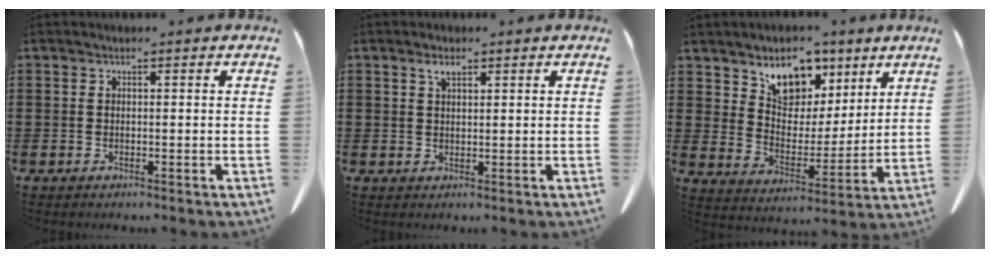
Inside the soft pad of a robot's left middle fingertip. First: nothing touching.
{"total": 2.1, "force": [1.4, 0.7, 1.3], "torque": [-0.023, -0.003, 0.025]}
{"total": 8.3, "force": [5.8, 5.3, 2.7], "torque": [-0.065, -0.027, 0.105]}